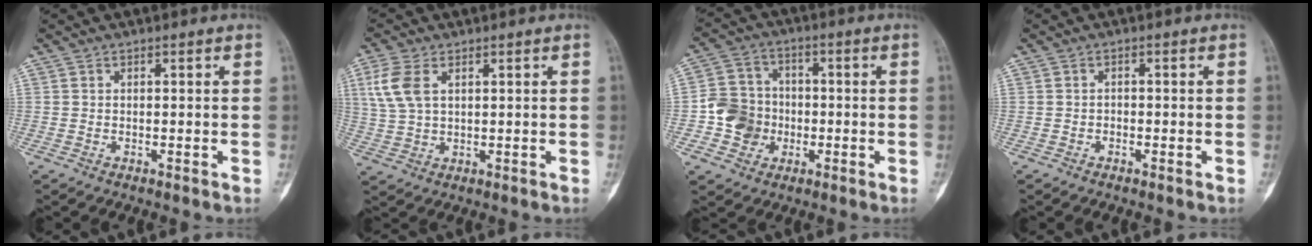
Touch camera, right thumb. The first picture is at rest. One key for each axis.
{"total": 6.8, "fx": 2.4, "fy": 3.9, "fz": 5.1, "tx": -0.123, "ty": 0.004, "tz": 0.053}
{"total": 8.7, "fx": -2.0, "fy": 7.9, "fz": 2.9, "tx": -0.019, "ty": 0.020, "tz": -0.043}
{"total": 0.8, "fx": -0.5, "fy": 0.5, "fz": 0.2, "tx": 0.002, "ty": 0.003, "tz": -0.014}